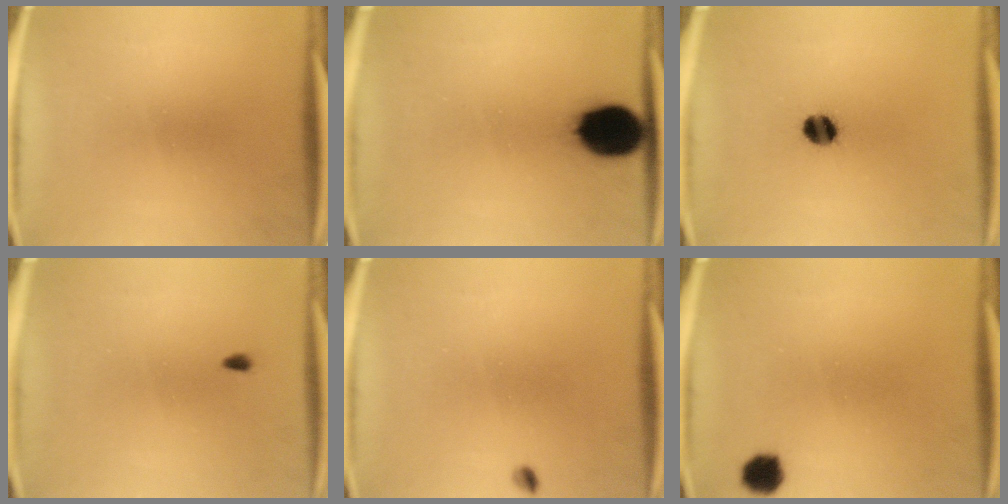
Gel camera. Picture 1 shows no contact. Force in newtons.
{"total": 14.0}
{"total": 5.0}
{"total": 0.6}
{"total": 1.0}
{"total": 3.9}